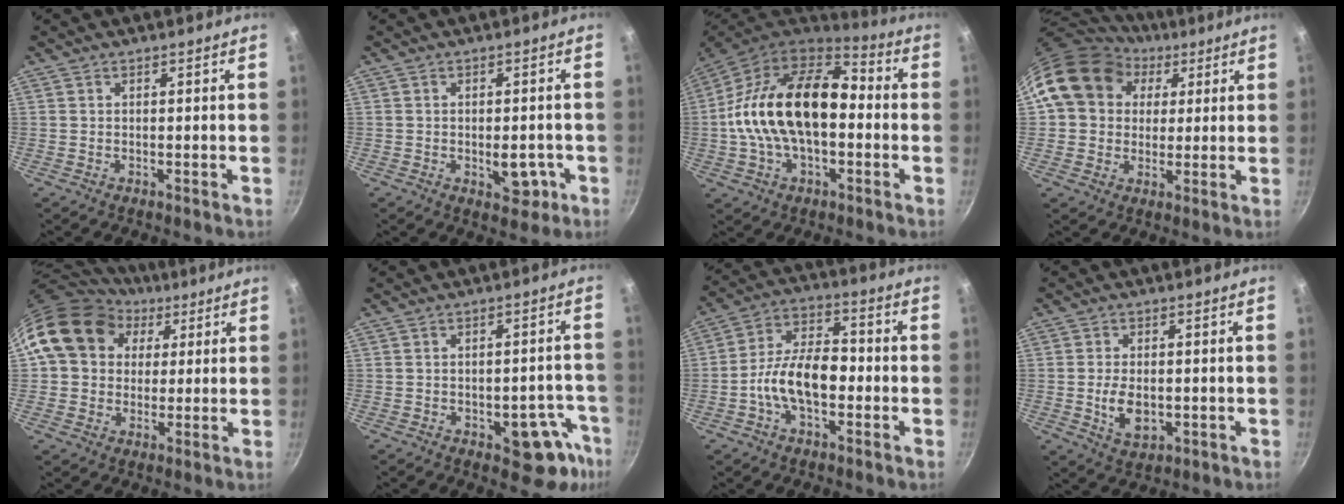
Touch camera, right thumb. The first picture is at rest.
{"total": 5.7, "force": [-1.7, 3.3, 4.3], "torque": [-0.028, 0.007, -0.016]}
{"total": 22.7, "force": [-0.8, 13.5, 18.3], "torque": [-0.307, 0.046, -0.027]}
{"total": 14.7, "force": [5.4, 12.1, 6.4], "torque": [-0.088, 0.010, 0.086]}
{"total": 15.5, "force": [5.6, 12.6, 7.1], "torque": [-0.101, 0.013, 0.089]}
{"total": 10.5, "force": [-4.8, 5.5, 7.5], "torque": [-0.017, 0.035, -0.056]}
{"total": 12.0, "force": [-2.8, 6.7, 9.6], "torque": [-0.142, 0.046, -0.061]}
{"total": 6.4, "force": [-0.8, 3.8, 5.0], "torque": [-0.085, -0.004, -0.007]}